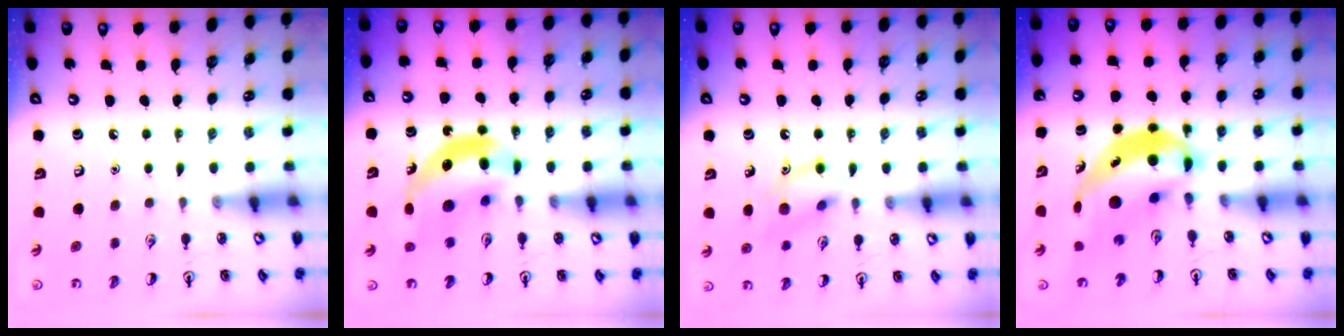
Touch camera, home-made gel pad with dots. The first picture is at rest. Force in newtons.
{"total": 11.3, "press": 10.7, "slide": 3.5}
{"total": 12.0, "press": 11.9, "slide": 0.7}
{"total": 7.8, "press": 7.6, "slide": 1.7}